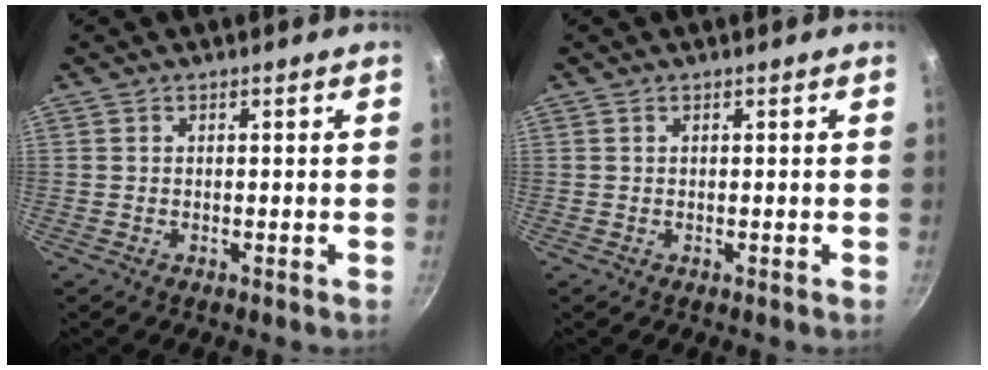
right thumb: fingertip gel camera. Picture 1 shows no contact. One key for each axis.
{"total": 0.0}